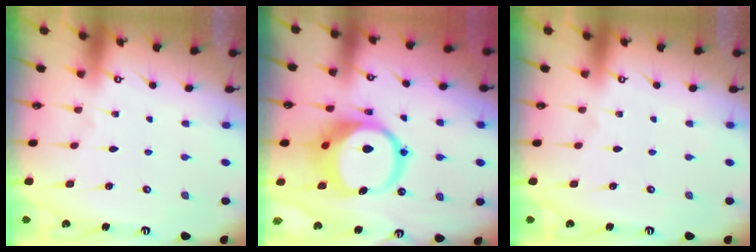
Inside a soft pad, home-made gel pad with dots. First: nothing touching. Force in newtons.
{"total": 15.7, "press": 15.6, "slide": 1.4}
{"total": 0.0}